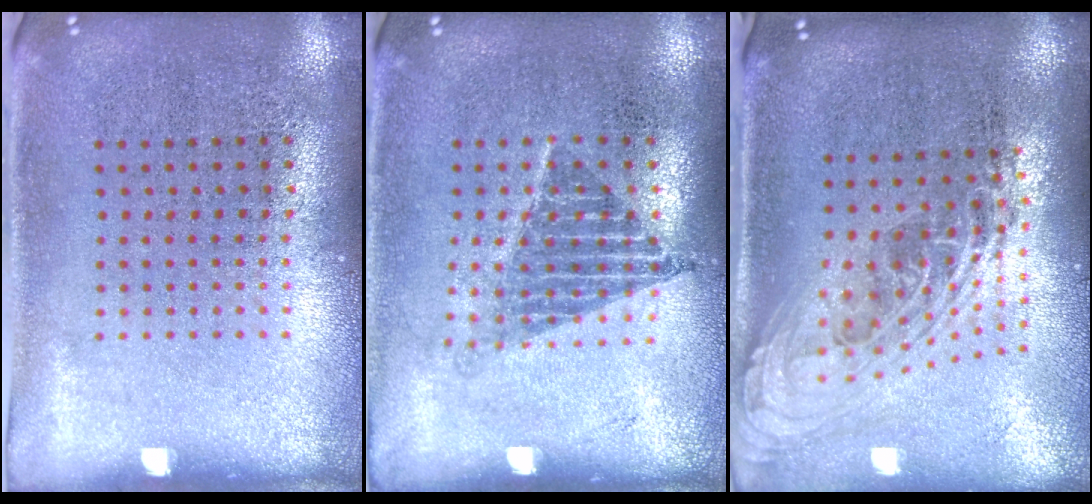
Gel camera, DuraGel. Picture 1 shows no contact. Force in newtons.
{"total": 1.2, "press": 1.0, "slide": 0.7}
{"total": 2.2, "press": 1.6, "slide": 1.4}